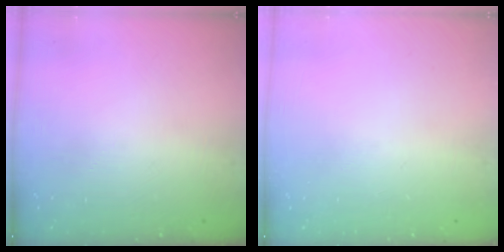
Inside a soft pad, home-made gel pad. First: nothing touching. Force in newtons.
{"total": 0.0}